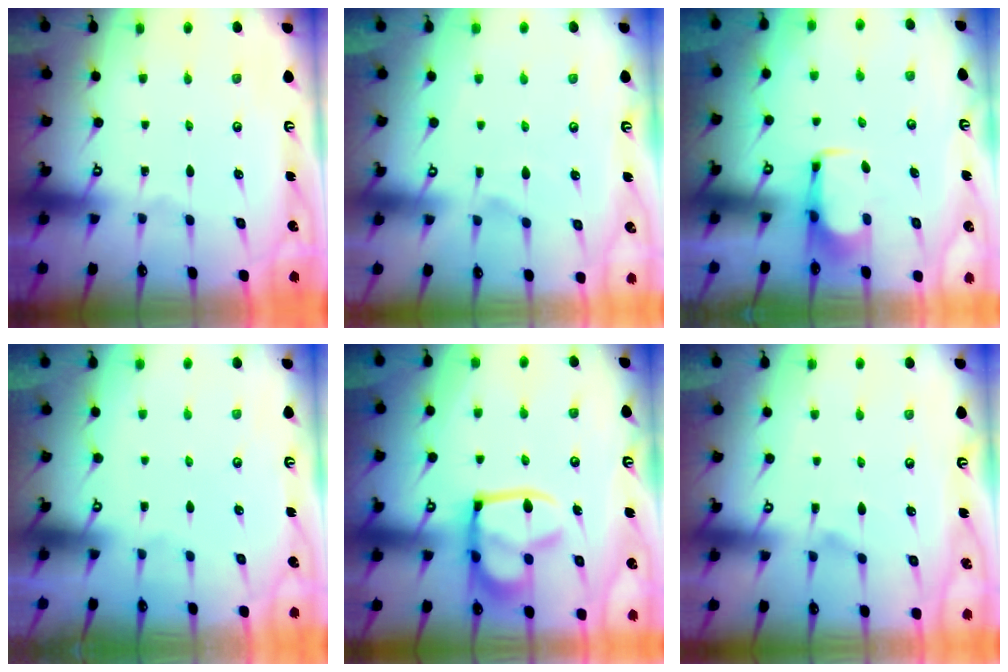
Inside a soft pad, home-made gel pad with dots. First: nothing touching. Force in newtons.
{"total": 2.8, "press": 2.6, "slide": 1.2}
{"total": 1.9, "press": 1.9, "slide": 0.2}
{"total": 1.5, "press": 1.4, "slide": 0.7}
{"total": 15.1, "press": 15.0, "slide": 1.7}
{"total": 1.3, "press": 0.9, "slide": 0.8}